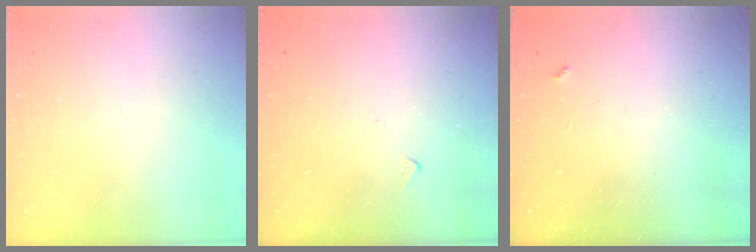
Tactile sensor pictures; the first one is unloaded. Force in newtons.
{"total": 5.0, "press": 5.0, "slide": 0.7}
{"total": 3.8, "press": 3.7, "slide": 0.6}